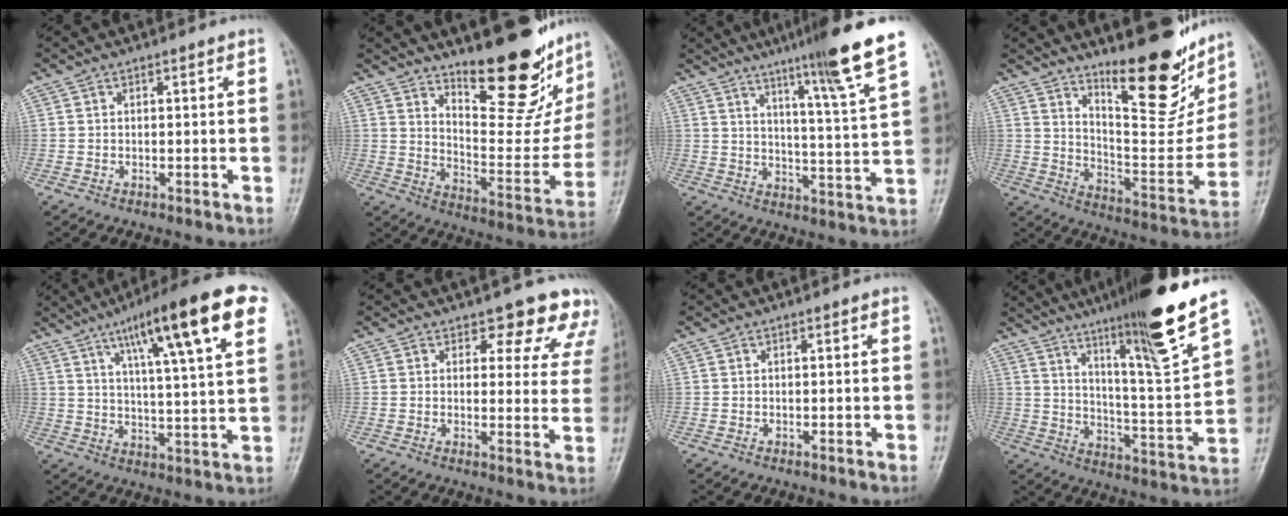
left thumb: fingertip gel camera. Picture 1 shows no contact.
{"total": 21.8, "force": [15.8, 7.1, 13.2], "torque": [-0.137, -0.121, 0.231]}
{"total": 14.1, "force": [9.5, -0.5, 10.4], "torque": [-0.149, -0.054, 0.138]}
{"total": 21.5, "force": [14.8, 6.7, 14.0], "torque": [-0.147, -0.107, 0.232]}
{"total": 19.5, "force": [9.7, 3.4, 16.6], "torque": [-0.234, -0.010, 0.143]}
{"total": 10.5, "force": [8.9, 4.9, 2.5], "torque": [0.029, -0.050, 0.073]}
{"total": 0.0}
{"total": 19.2, "force": [13.2, 0.4, 14.0], "torque": [-0.193, -0.076, 0.215]}